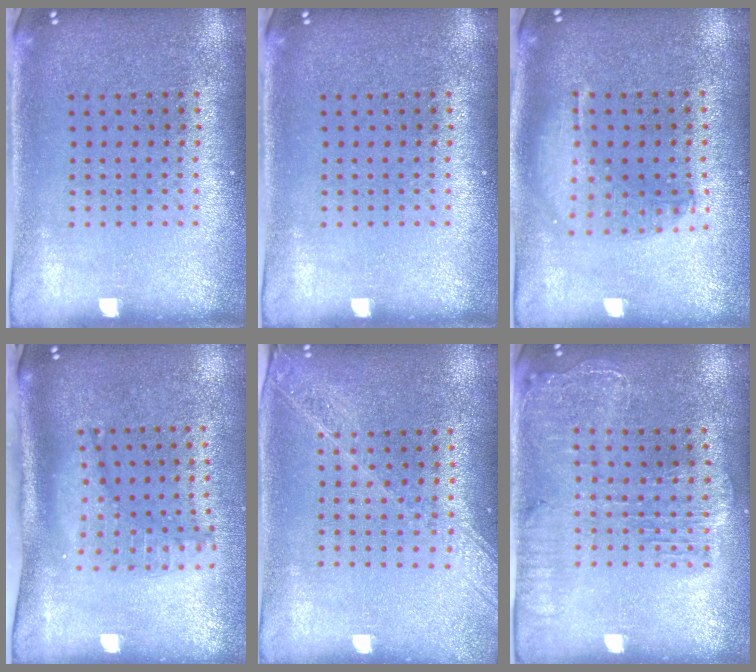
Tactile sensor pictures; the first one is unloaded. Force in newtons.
{"total": 0.0}
{"total": 1.3, "press": 1.3, "slide": 0.4}
{"total": 1.4, "press": 1.3, "slide": 0.6}
{"total": 1.7, "press": 1.5, "slide": 0.8}
{"total": 2.0, "press": 1.8, "slide": 0.8}